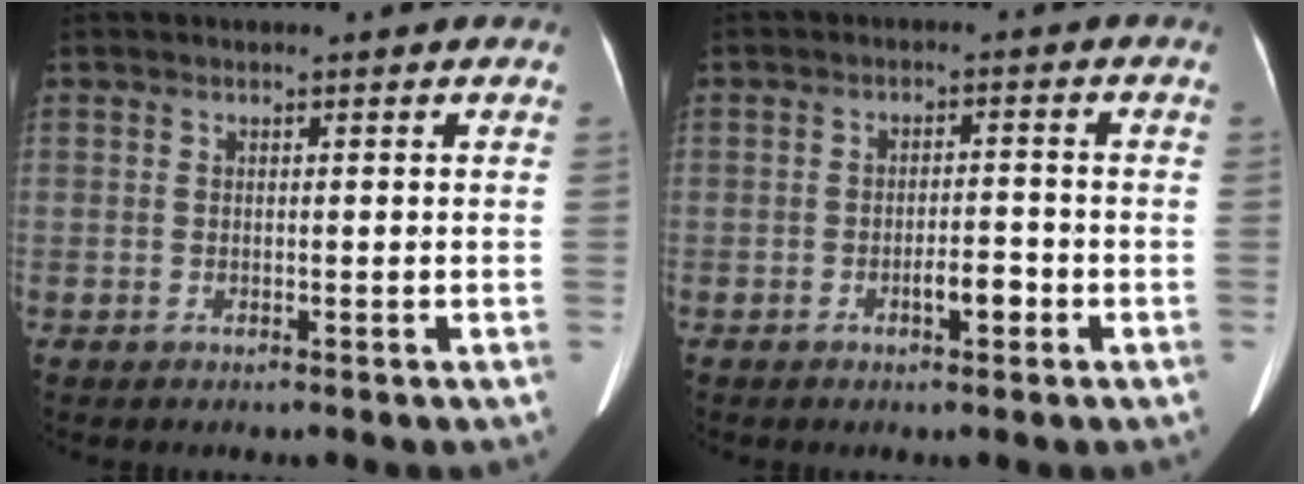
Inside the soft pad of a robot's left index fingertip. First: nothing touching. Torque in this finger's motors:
{"motor_torque": [0.02, 0.01, 0.05, 0.03]}